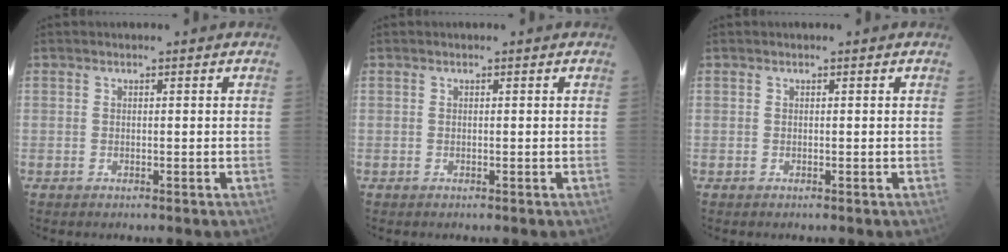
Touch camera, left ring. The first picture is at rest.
{"total": 0.0}
{"total": 0.0}